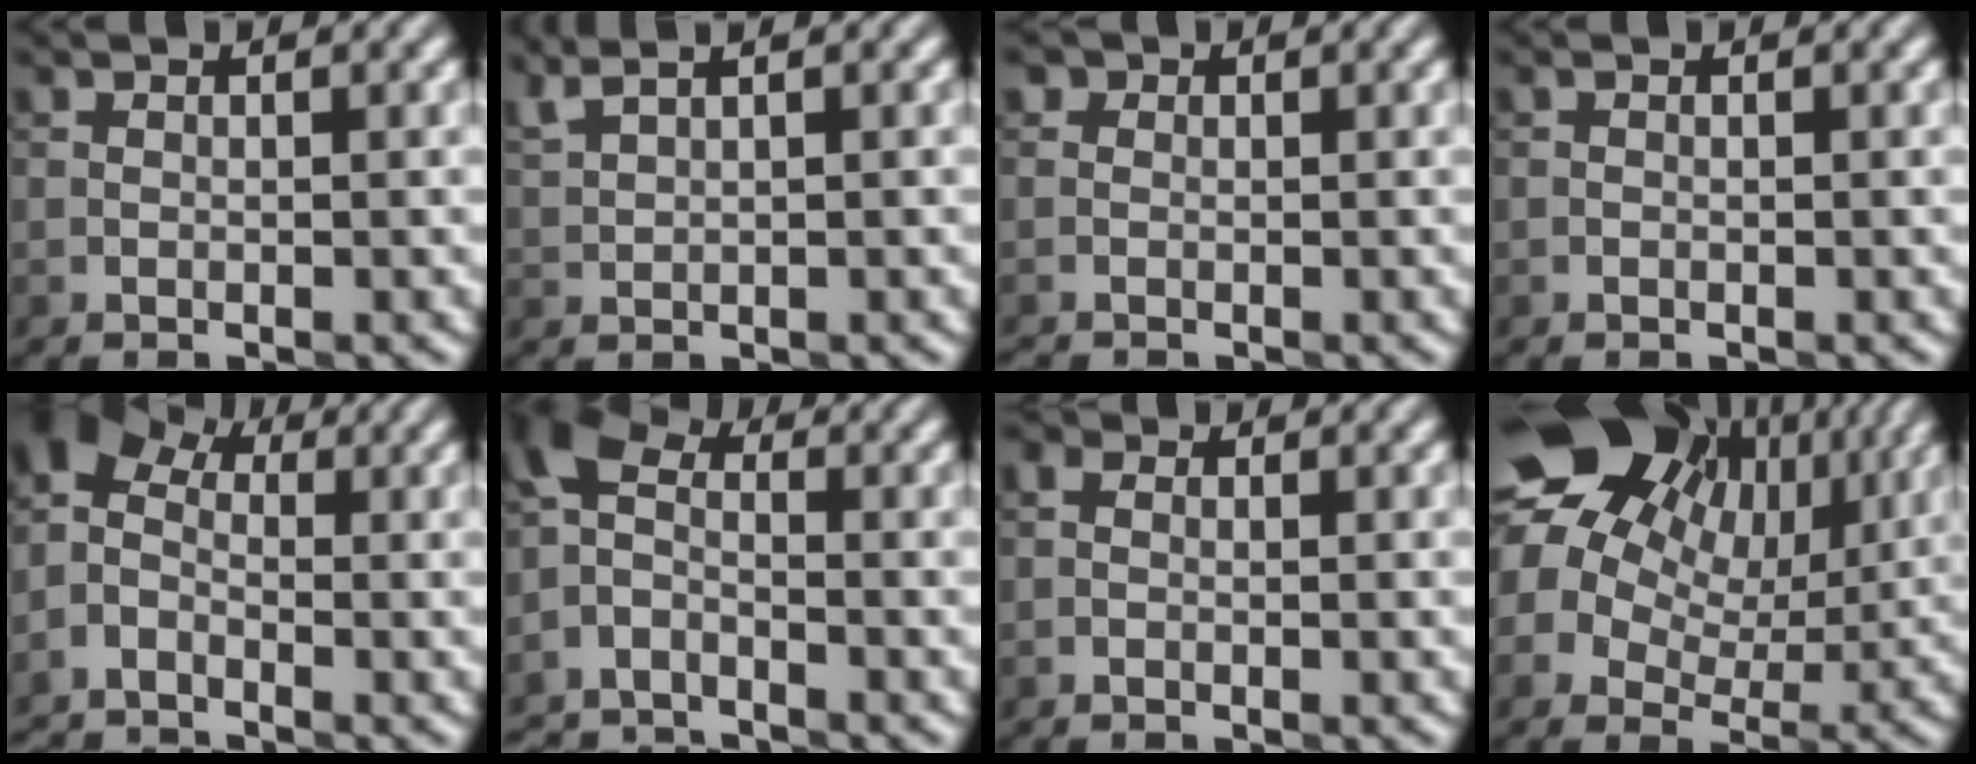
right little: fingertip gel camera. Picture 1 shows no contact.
{"total": 2.4, "force": [1.9, 0.8, 1.2], "torque": [-0.024, 0.013, 0.035]}
{"total": 1.8, "force": [-0.2, 1.7, 0.7], "torque": [-0.003, 0.009, -0.021]}
{"total": 0.0}
{"total": 5.1, "force": [-1.9, 3.3, 3.3], "torque": [-0.073, 0.007, -0.055]}
{"total": 4.6, "force": [-3.3, 2.4, 2.2], "torque": [-0.048, 0.001, -0.078]}
{"total": 1.5, "force": [0.2, 1.1, 0.9], "torque": [-0.012, -0.001, -0.018]}
{"total": 16.1, "force": [6.2, 12.0, 8.8], "torque": [-0.165, 0.041, 0.104]}